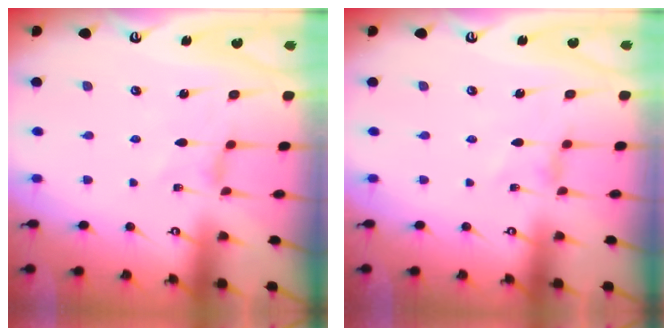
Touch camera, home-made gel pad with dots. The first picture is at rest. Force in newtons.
{"total": 1.0, "press": 1.0, "slide": 0.3}